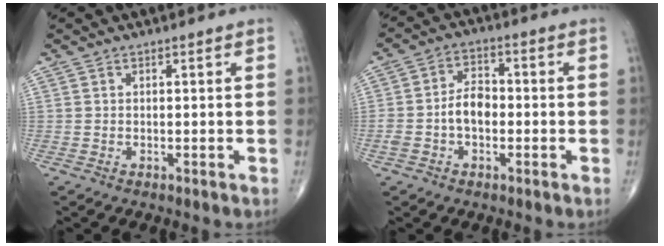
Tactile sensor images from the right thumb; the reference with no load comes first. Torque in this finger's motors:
{"motor_torque": [0.45, -0.02, 1.01, -0.11, 0.03]}